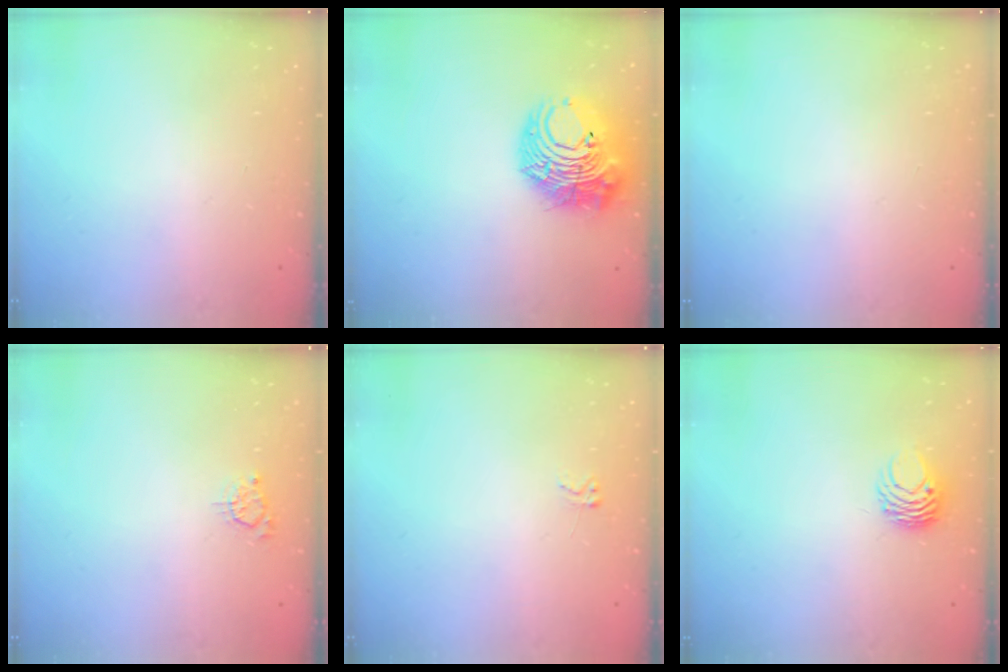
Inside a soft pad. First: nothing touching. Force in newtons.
{"total": 14.5, "press": 14.4, "slide": 1.9}
{"total": 0.0}
{"total": 2.9, "press": 2.9, "slide": 0.3}
{"total": 2.6, "press": 2.6, "slide": 0.4}
{"total": 5.5, "press": 5.4, "slide": 0.5}